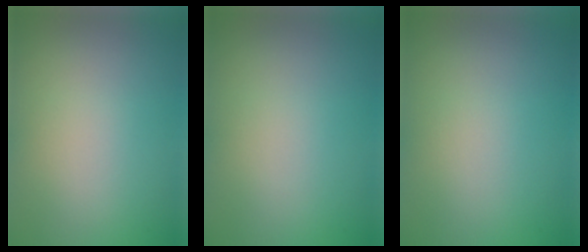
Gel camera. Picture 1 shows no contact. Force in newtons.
{"total": 0.0}
{"total": 0.0}